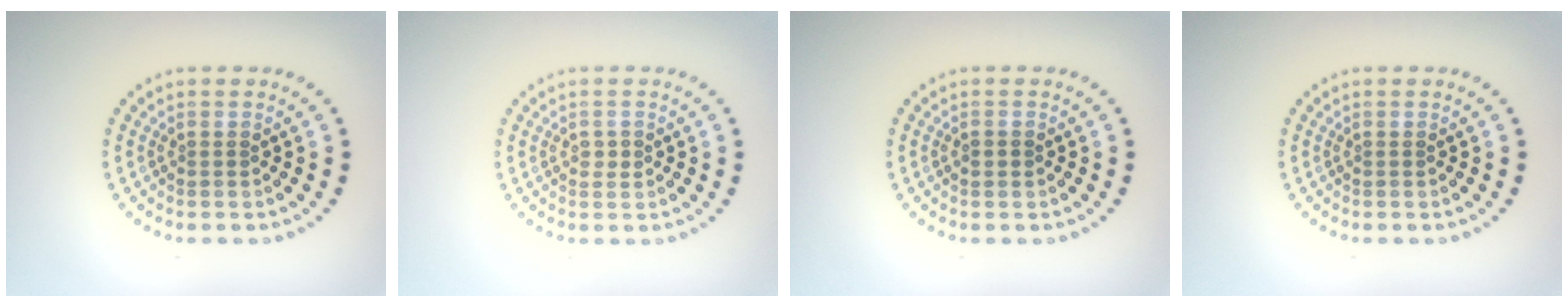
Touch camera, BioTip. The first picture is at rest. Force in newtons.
{"total": 0.9, "press": 0.9, "slide": 0.0}
{"total": 1.0, "press": 1.0, "slide": 0.0}
{"total": 0.0}